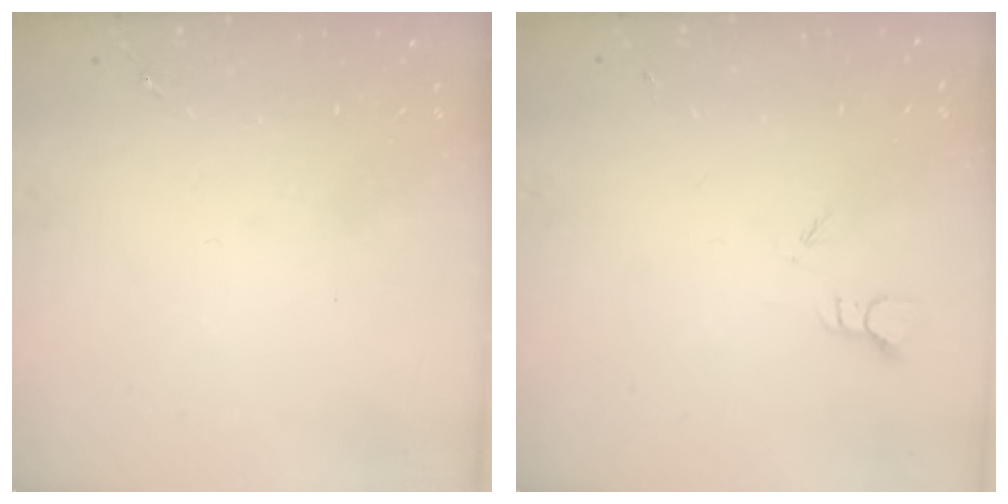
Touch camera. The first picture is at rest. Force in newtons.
{"total": 1.8, "press": 1.8, "slide": 0.0}